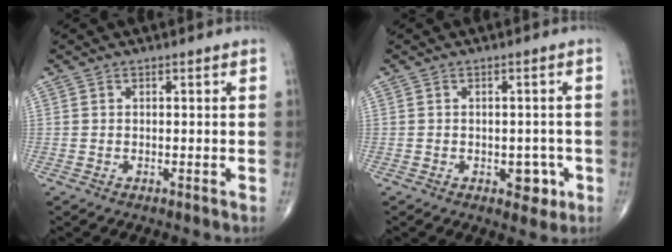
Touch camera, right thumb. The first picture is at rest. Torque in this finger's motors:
{"motor_torque": [2.25, 2.11, 0.29, -0.52, 0.12]}